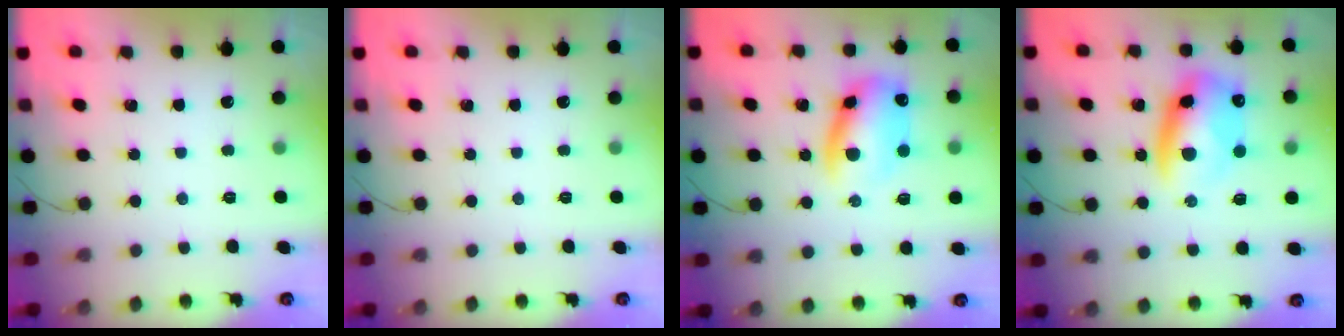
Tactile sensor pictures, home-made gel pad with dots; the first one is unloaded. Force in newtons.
{"total": 0.0}
{"total": 12.6, "press": 12.4, "slide": 2.3}
{"total": 11.8, "press": 11.5, "slide": 2.9}